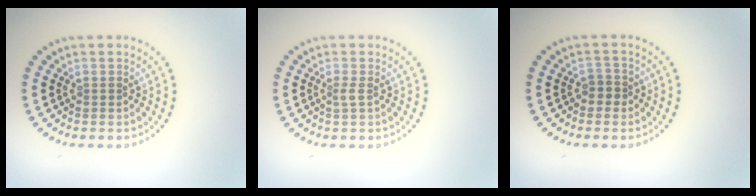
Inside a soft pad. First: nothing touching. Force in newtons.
{"total": 0.8, "press": 0.6, "slide": 0.6}
{"total": 1.3, "press": 1.0, "slide": 0.7}